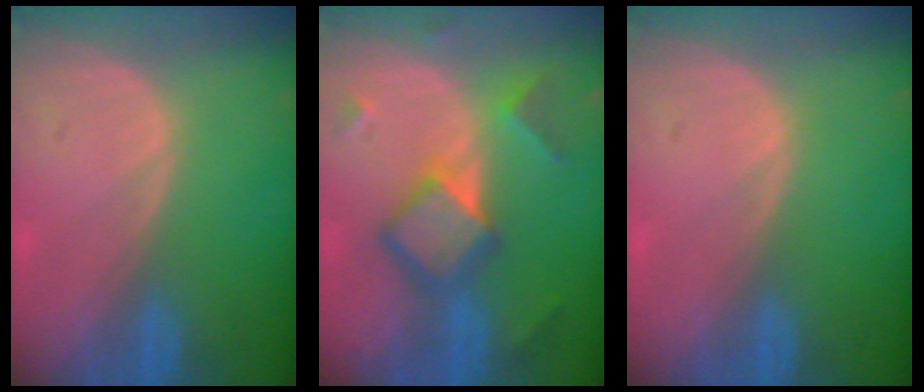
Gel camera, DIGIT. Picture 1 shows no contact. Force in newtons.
{"total": 7.4, "press": 7.4, "slide": 0.5}
{"total": 0.0}